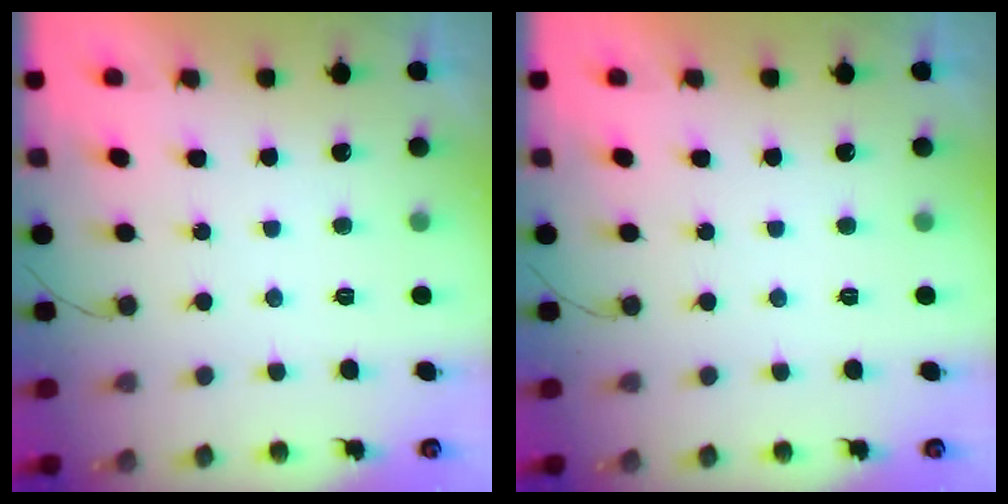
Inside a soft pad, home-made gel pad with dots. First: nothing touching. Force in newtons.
{"total": 0.0}